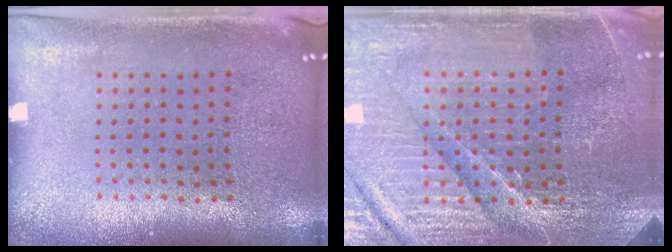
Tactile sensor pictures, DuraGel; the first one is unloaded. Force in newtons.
{"total": 4.8, "press": 4.5, "slide": 1.6}